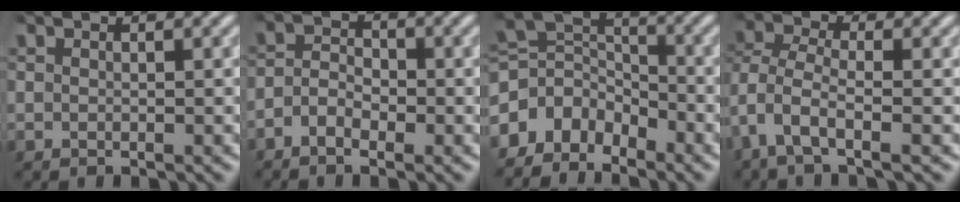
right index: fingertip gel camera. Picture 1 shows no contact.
{"total": 3.2, "force": [-1.4, 2.4, 1.6], "torque": [-0.028, -0.001, -0.033]}
{"total": 8.2, "force": [-0.7, 6.9, 4.3], "torque": [-0.100, -0.013, -0.021]}
{"total": 3.8, "force": [-0.6, 2.6, 2.7], "torque": [-0.093, -0.030, -0.002]}